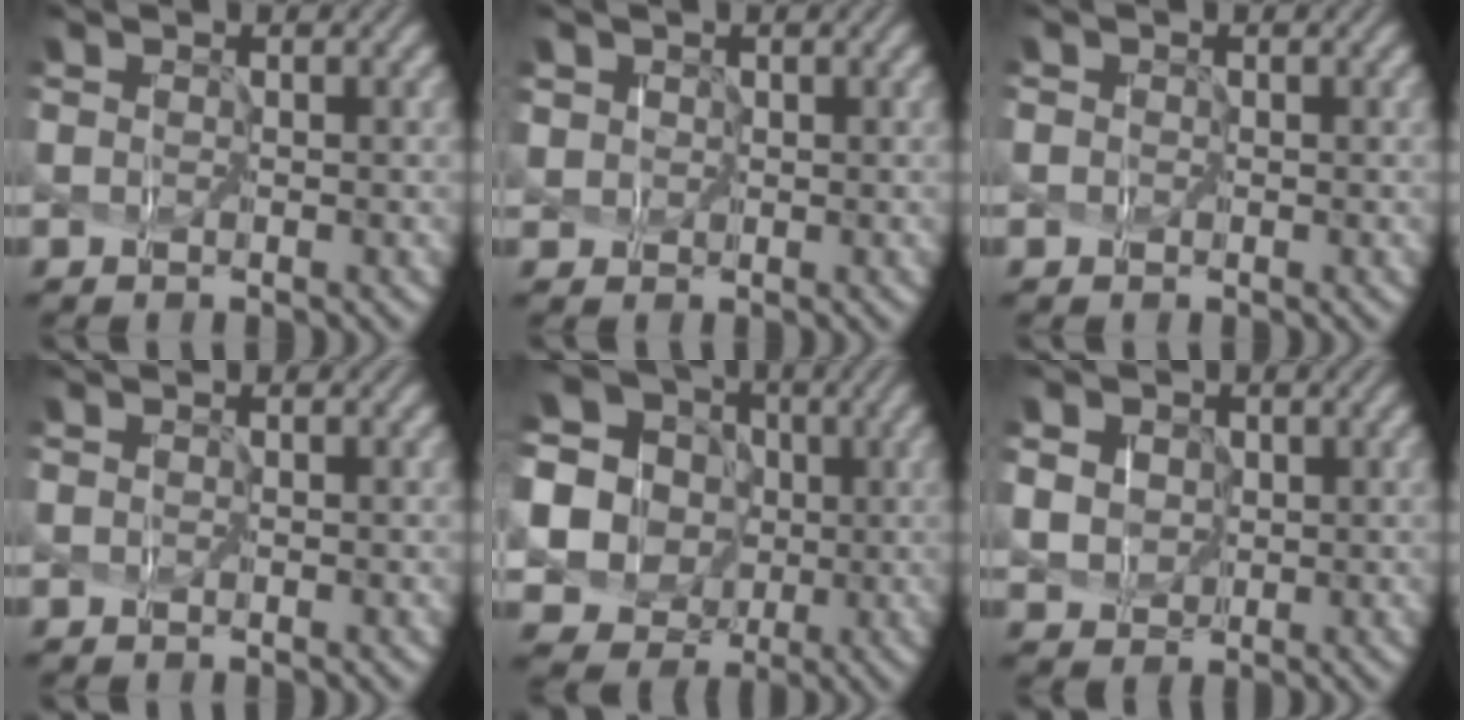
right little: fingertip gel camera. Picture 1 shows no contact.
{"total": 3.6, "force": [1.5, 3.0, 1.1], "torque": [-0.030, 0.022, 0.016]}
{"total": 1.5, "force": [0.4, 1.3, 0.6], "torque": [0.005, 0.014, -0.016]}
{"total": 0.0}
{"total": 15.1, "force": [1.9, 14.2, 4.8], "torque": [-0.178, 0.020, 0.013]}
{"total": 8.0, "force": [3.2, 6.5, 3.4], "torque": [-0.106, 0.022, 0.057]}